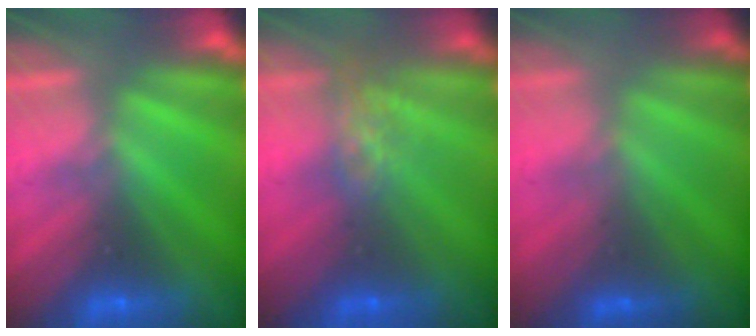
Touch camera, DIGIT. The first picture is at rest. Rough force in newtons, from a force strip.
{"total": 4.2}
{"total": 1.8}